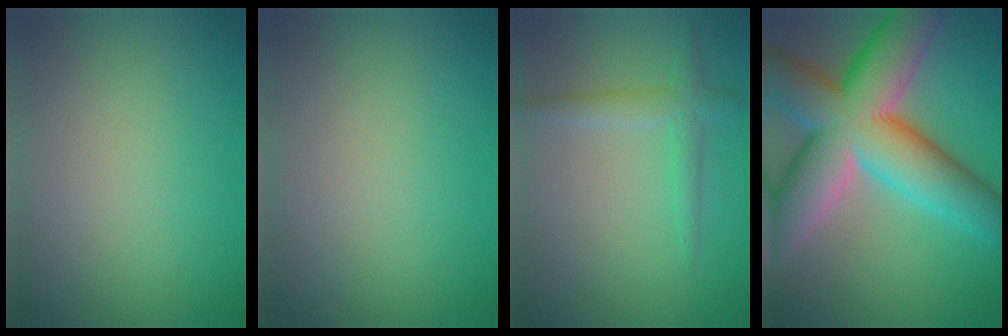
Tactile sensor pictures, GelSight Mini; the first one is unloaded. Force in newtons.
{"total": 0.0}
{"total": 2.2, "press": 2.2, "slide": 0.1}
{"total": 15.7, "press": 15.7, "slide": 0.9}